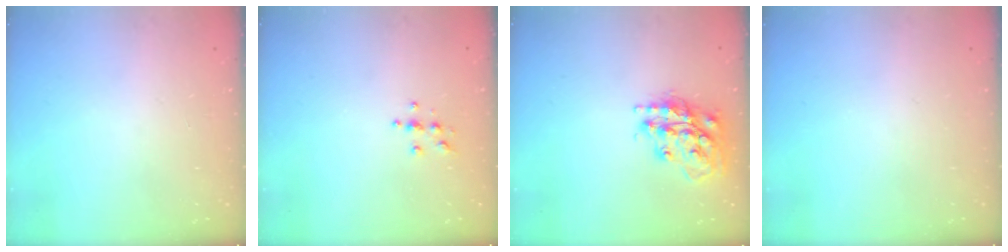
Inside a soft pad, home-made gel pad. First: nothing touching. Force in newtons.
{"total": 3.8, "press": 3.8, "slide": 0.3}
{"total": 17.6, "press": 17.5, "slide": 1.4}
{"total": 0.0}